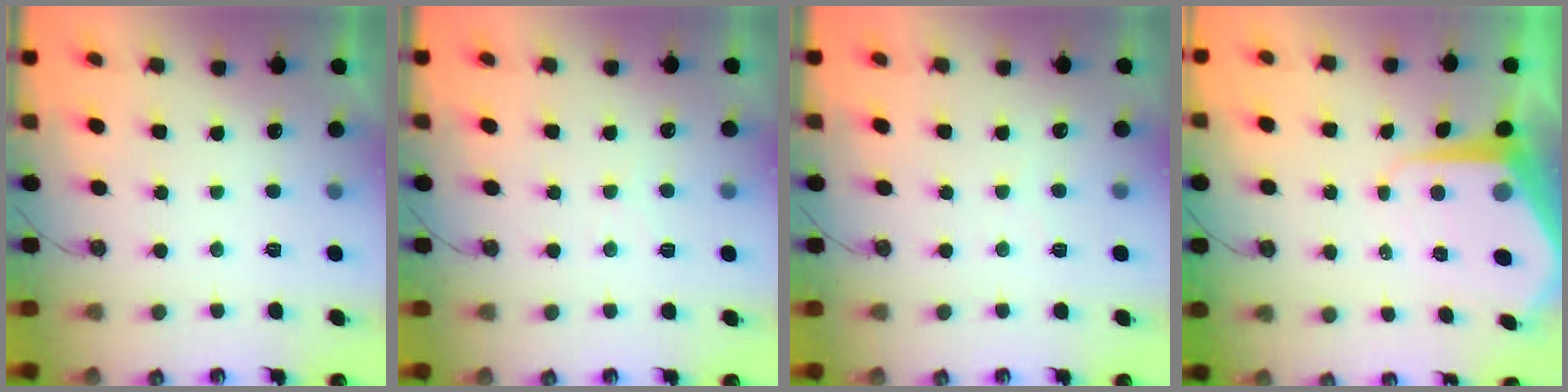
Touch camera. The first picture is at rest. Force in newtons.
{"total": 5.4, "press": 5.4, "slide": 0.7}
{"total": 2.1, "press": 2.0, "slide": 0.4}
{"total": 10.1, "press": 10.0, "slide": 1.0}